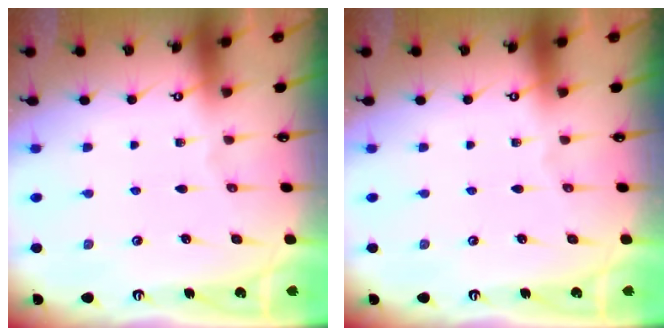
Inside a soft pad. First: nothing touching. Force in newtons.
{"total": 0.0}